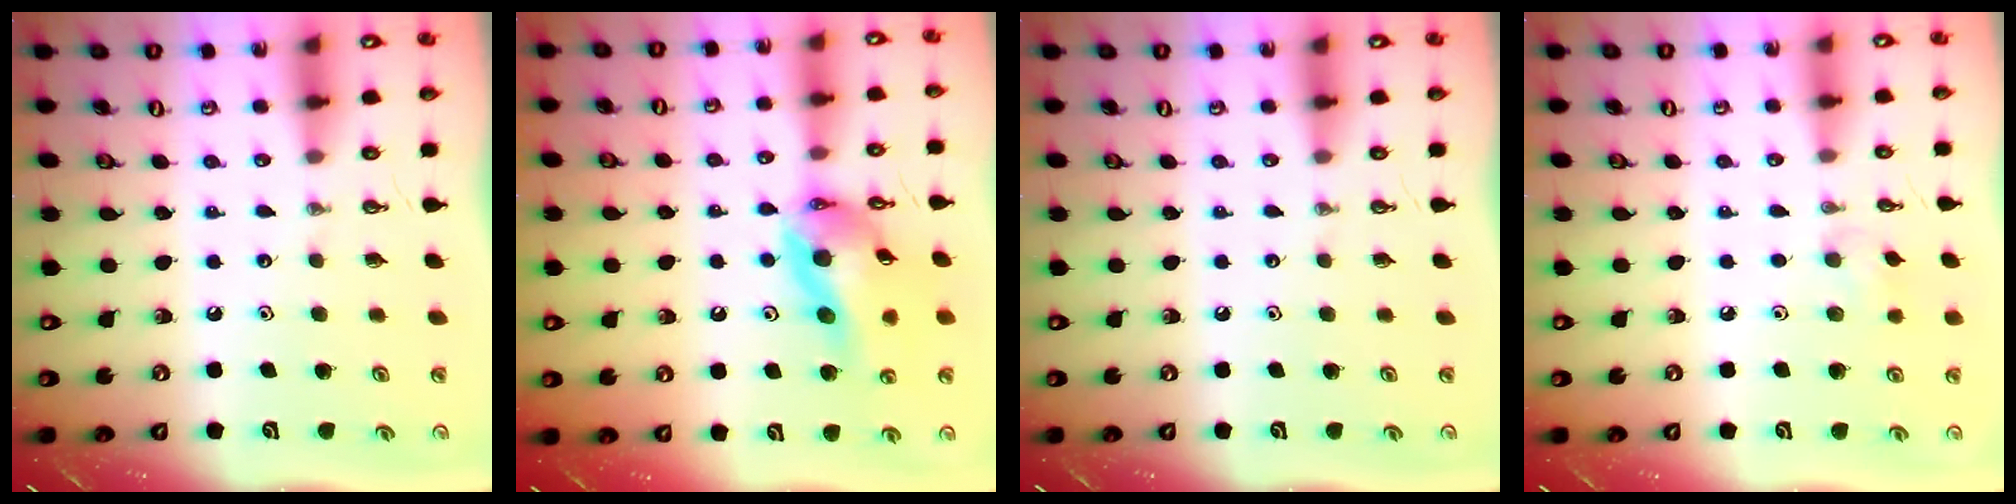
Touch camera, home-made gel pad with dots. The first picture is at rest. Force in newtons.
{"total": 15.9, "press": 15.8, "slide": 2.0}
{"total": 0.0}
{"total": 5.5, "press": 5.5, "slide": 1.0}